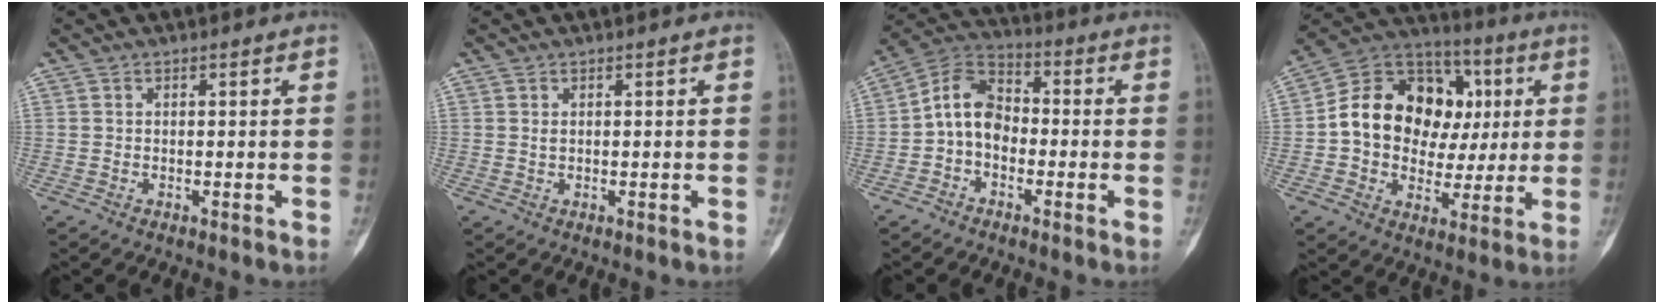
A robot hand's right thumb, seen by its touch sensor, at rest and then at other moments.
{"total": 0.6, "force": [0.2, 0.3, 0.4], "torque": [-0.008, 0.004, 0.006]}
{"total": 9.0, "force": [-1.6, 6.6, 5.9], "torque": [-0.085, 0.036, -0.047]}
{"total": 20.2, "force": [2.3, 15.6, 12.6], "torque": [-0.163, 0.034, 0.038]}